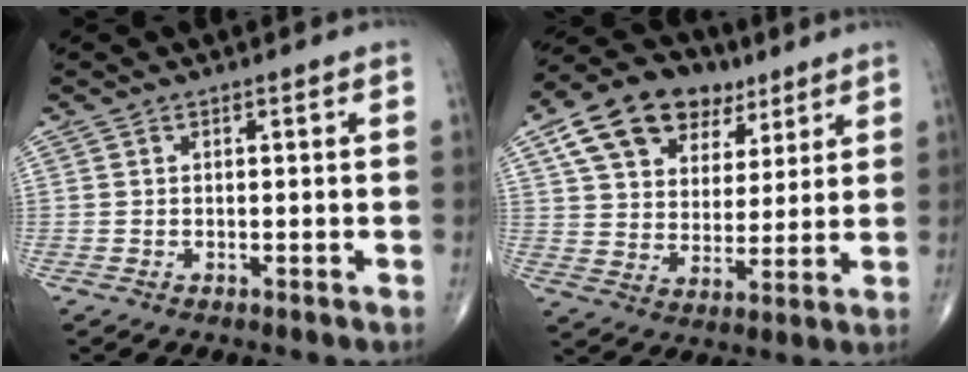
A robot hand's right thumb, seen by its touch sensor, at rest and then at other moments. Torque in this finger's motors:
{"motor_torque": [-0.39, 2.95, 1.08, 0.90, 0.09]}